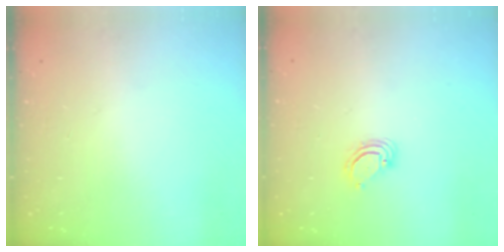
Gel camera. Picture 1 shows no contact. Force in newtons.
{"total": 3.5, "press": 3.5, "slide": 0.3}